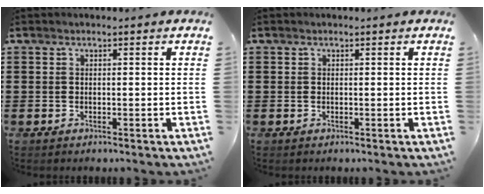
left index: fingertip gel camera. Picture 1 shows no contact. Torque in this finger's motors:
{"motor_torque": [0.38, 0.74, -0.11, -0.01]}